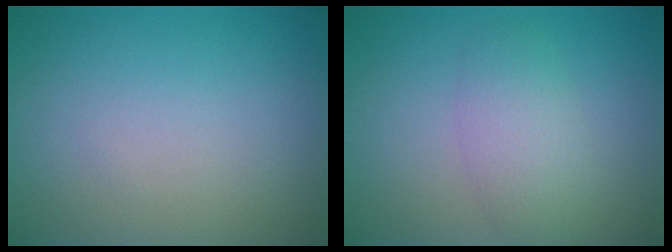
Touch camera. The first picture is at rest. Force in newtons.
{"total": 3.2, "press": 3.2, "slide": 0.0}